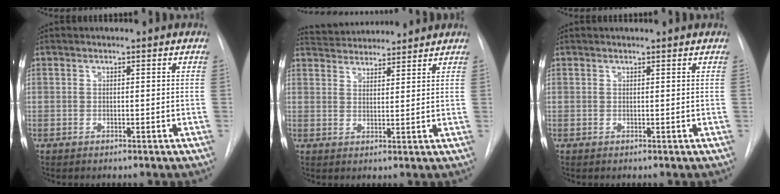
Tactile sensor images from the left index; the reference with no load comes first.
{"total": 9.2, "force": [8.9, 1.4, 1.8], "torque": [-0.034, 0.026, 0.135]}
{"total": 1.9, "force": [1.8, 0.0, 0.5], "torque": [-0.007, 0.014, 0.024]}